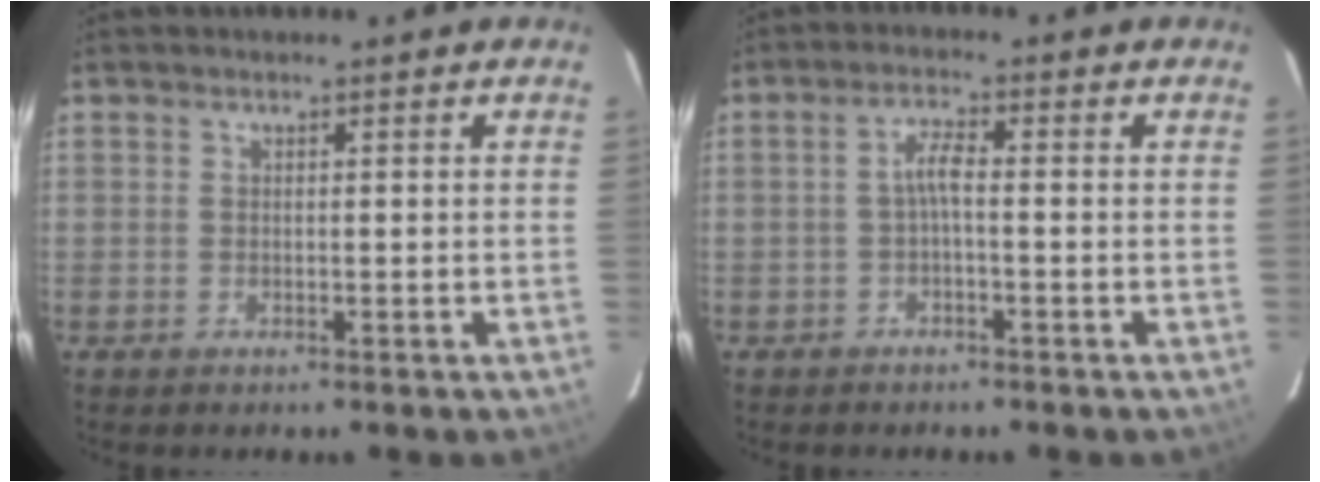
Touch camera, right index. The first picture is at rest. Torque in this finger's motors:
{"motor_torque": [0.40, -0.11, 0.33, 0.06]}